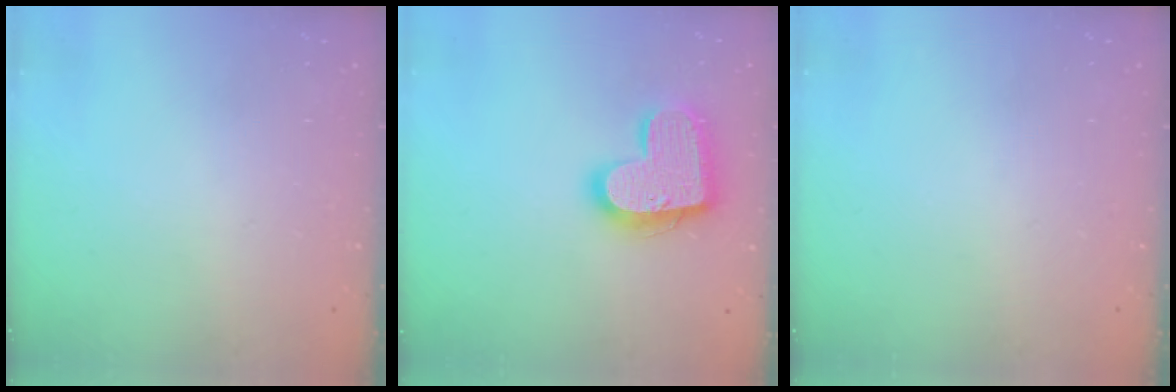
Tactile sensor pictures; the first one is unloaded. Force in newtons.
{"total": 17.8, "press": 17.8, "slide": 1.2}
{"total": 0.0}